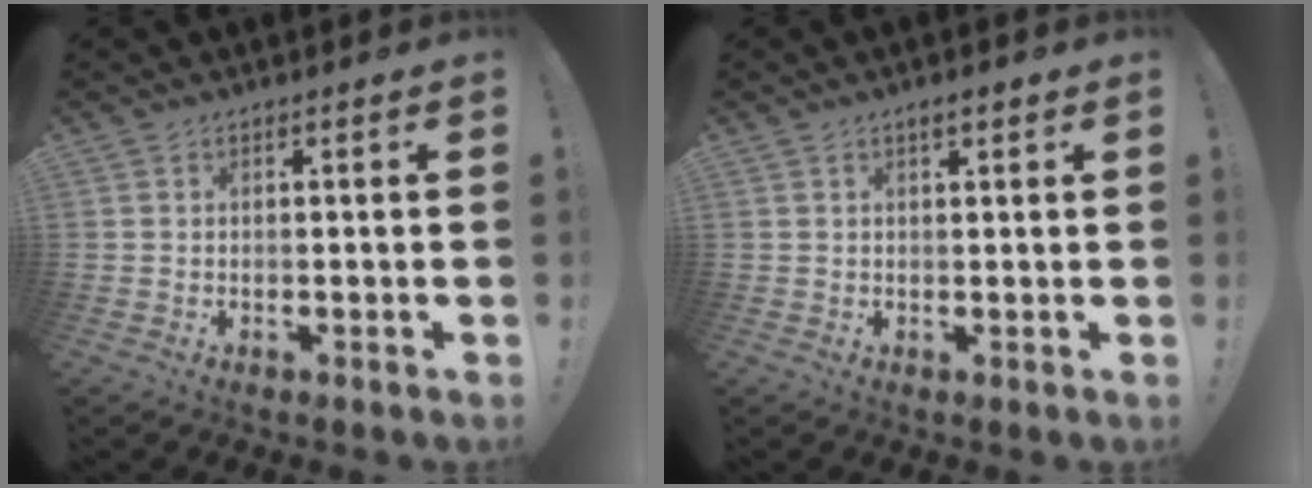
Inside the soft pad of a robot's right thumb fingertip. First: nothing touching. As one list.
[{"total": 2.2, "force": [1.4, 0.6, 1.6], "torque": [-0.020, -0.004, 0.021]}]